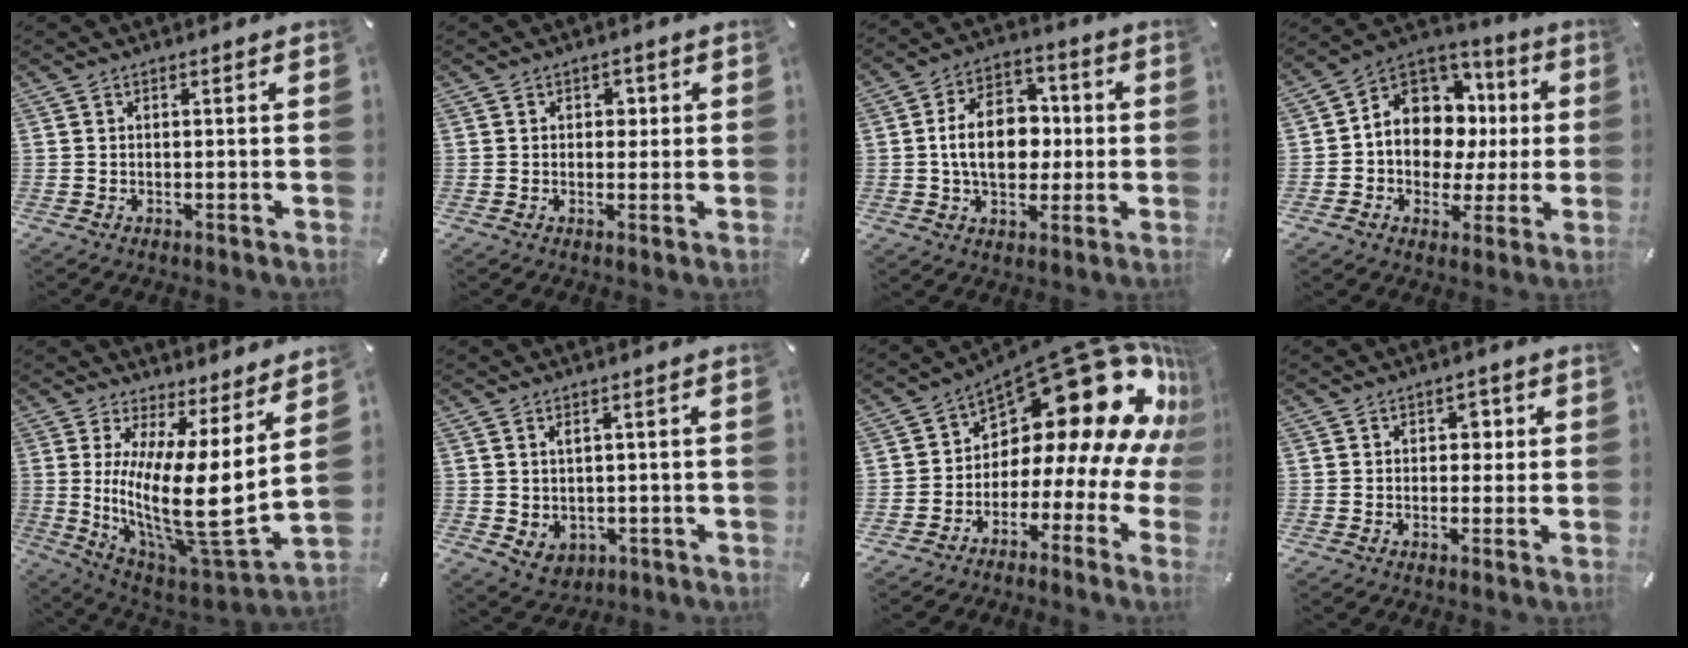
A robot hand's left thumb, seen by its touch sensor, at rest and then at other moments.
{"total": 2.4, "force": [0.5, 1.9, 1.4], "torque": [0.002, -0.005, -0.003]}
{"total": 13.8, "force": [-0.1, 9.9, 9.6], "torque": [-0.174, 0.012, -0.003]}
{"total": 12.0, "force": [2.1, 10.7, 5.0], "torque": [-0.089, -0.019, 0.049]}
{"total": 18.2, "force": [3.0, 5.1, 17.2], "torque": [-0.327, -0.069, 0.057]}
{"total": 3.6, "force": [0.8, 3.1, 1.5], "torque": [-0.017, -0.006, 0.012]}
{"total": 21.7, "force": [9.3, 11.1, 16.2], "torque": [-0.243, -0.088, 0.166]}
{"total": 2.9, "force": [0.5, 2.2, 1.9], "torque": [-0.008, -0.003, -0.003]}